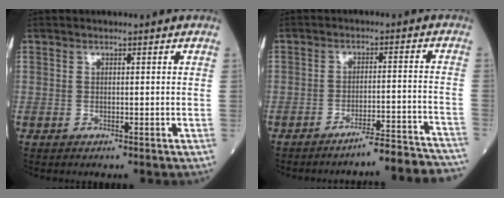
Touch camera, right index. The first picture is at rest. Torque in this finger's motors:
{"motor_torque": [-0.29, -0.22, 0.02, 0.03]}